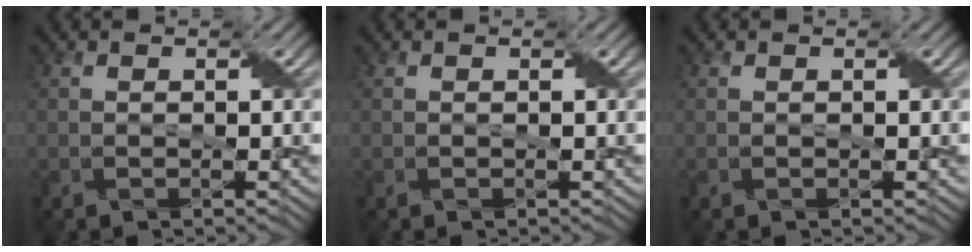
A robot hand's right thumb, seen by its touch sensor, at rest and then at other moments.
{"total": 0.0}
{"total": 0.0}